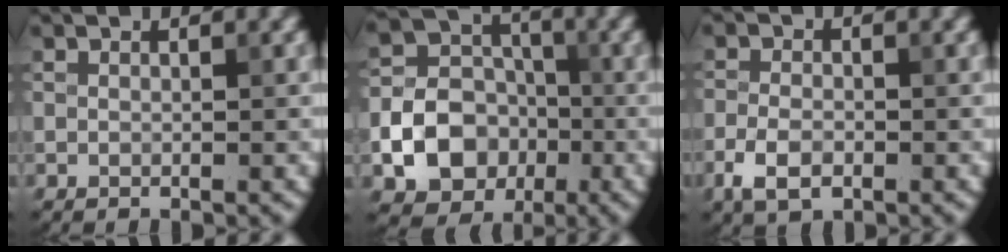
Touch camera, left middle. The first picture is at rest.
{"total": 7.8, "force": [-2.4, 6.3, 4.0], "torque": [-0.051, -0.006, -0.057]}
{"total": 3.3, "force": [-1.6, 1.9, 2.1], "torque": [-0.043, -0.003, -0.036]}